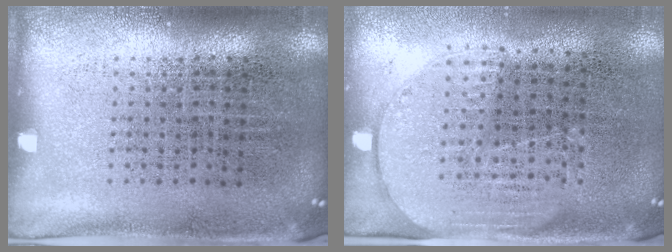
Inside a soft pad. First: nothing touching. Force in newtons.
{"total": 1.6, "press": 1.4, "slide": 0.8}